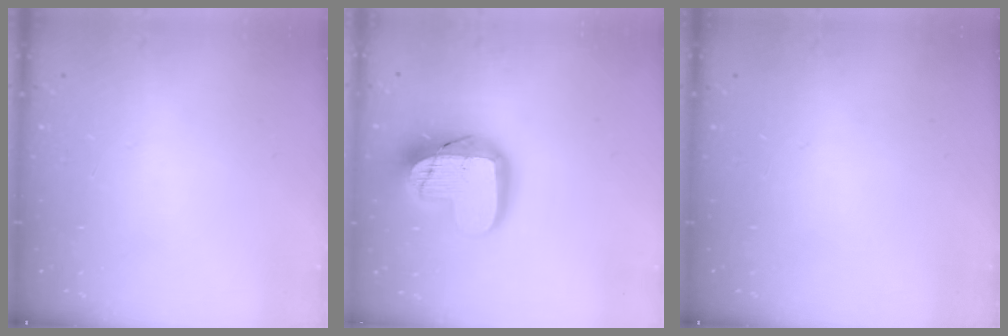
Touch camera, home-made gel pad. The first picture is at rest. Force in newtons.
{"total": 18.3, "press": 18.2, "slide": 1.4}
{"total": 0.0}